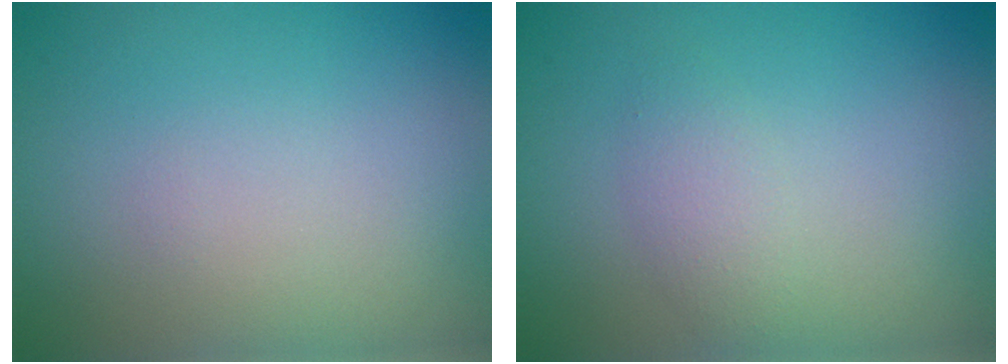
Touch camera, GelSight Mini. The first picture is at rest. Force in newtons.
{"total": 1.7, "press": 1.7, "slide": 0.0}